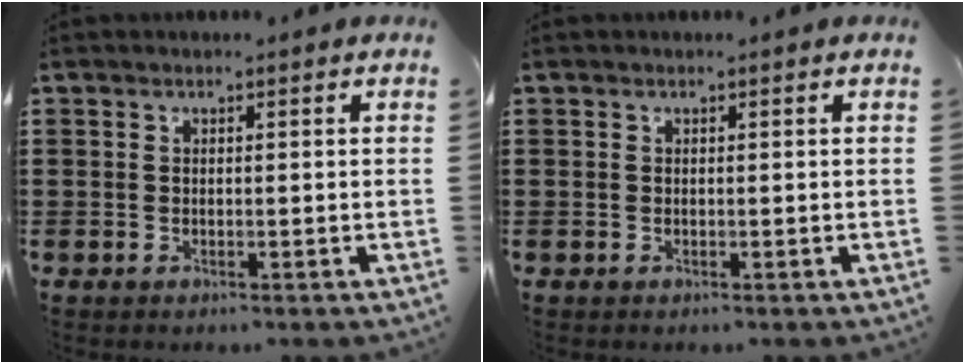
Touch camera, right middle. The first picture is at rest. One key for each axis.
{"total": 0.0}